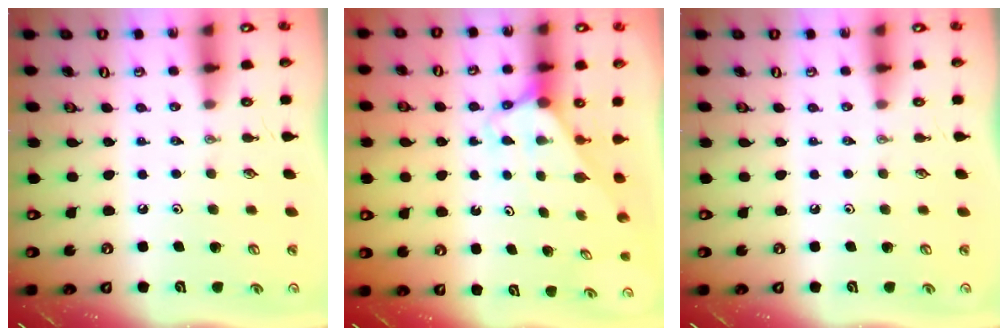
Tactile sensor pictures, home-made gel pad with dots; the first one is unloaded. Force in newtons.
{"total": 2.7, "press": 2.7, "slide": 0.2}
{"total": 0.0}